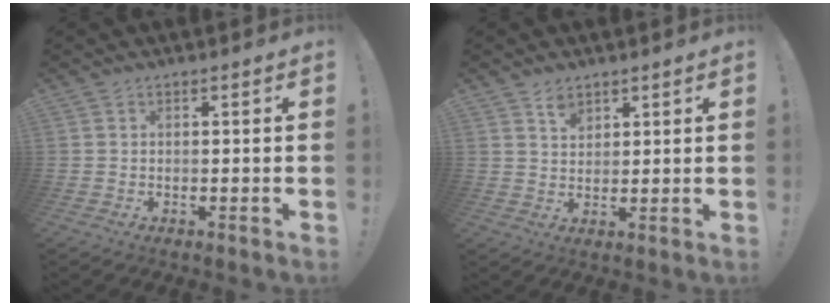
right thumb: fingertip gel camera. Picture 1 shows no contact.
{"total": 4.2, "force": [3.0, 2.5, 1.4], "torque": [-0.013, -0.019, 0.052]}